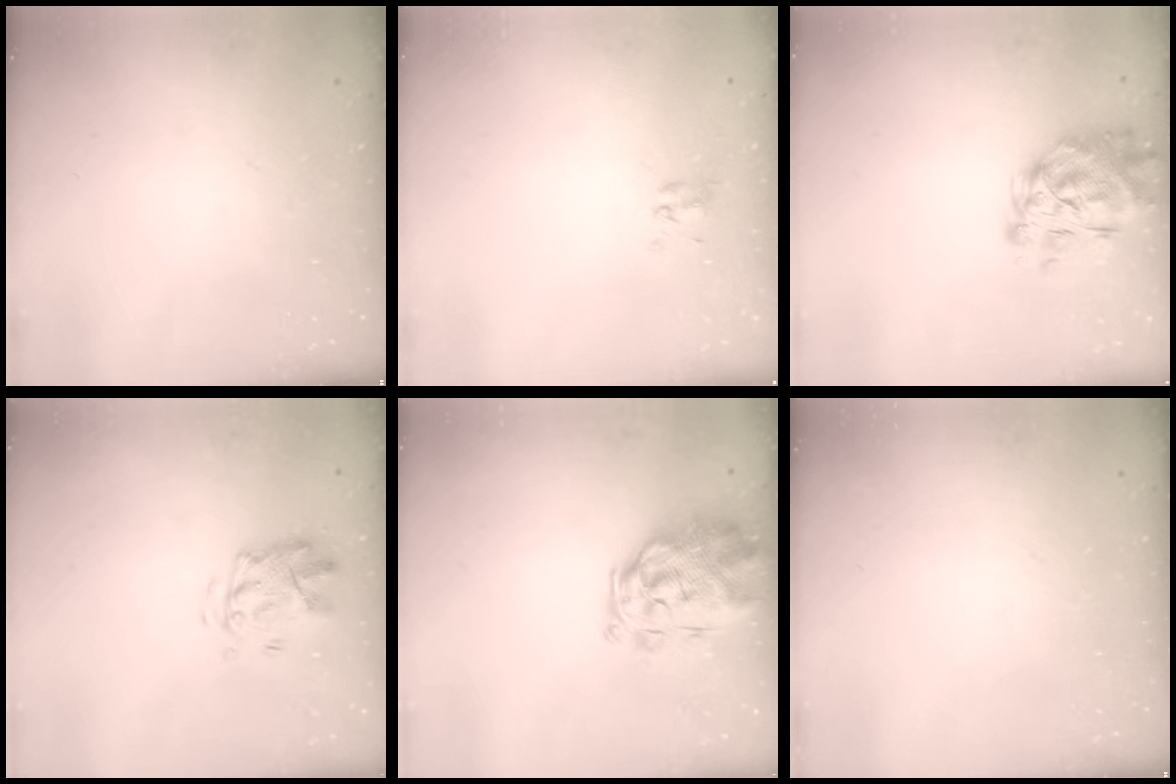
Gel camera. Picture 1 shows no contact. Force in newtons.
{"total": 3.1, "press": 2.9, "slide": 1.1}
{"total": 12.8, "press": 12.2, "slide": 4.1}
{"total": 3.8, "press": 3.4, "slide": 1.7}
{"total": 3.6, "press": 3.3, "slide": 1.6}
{"total": 0.0}